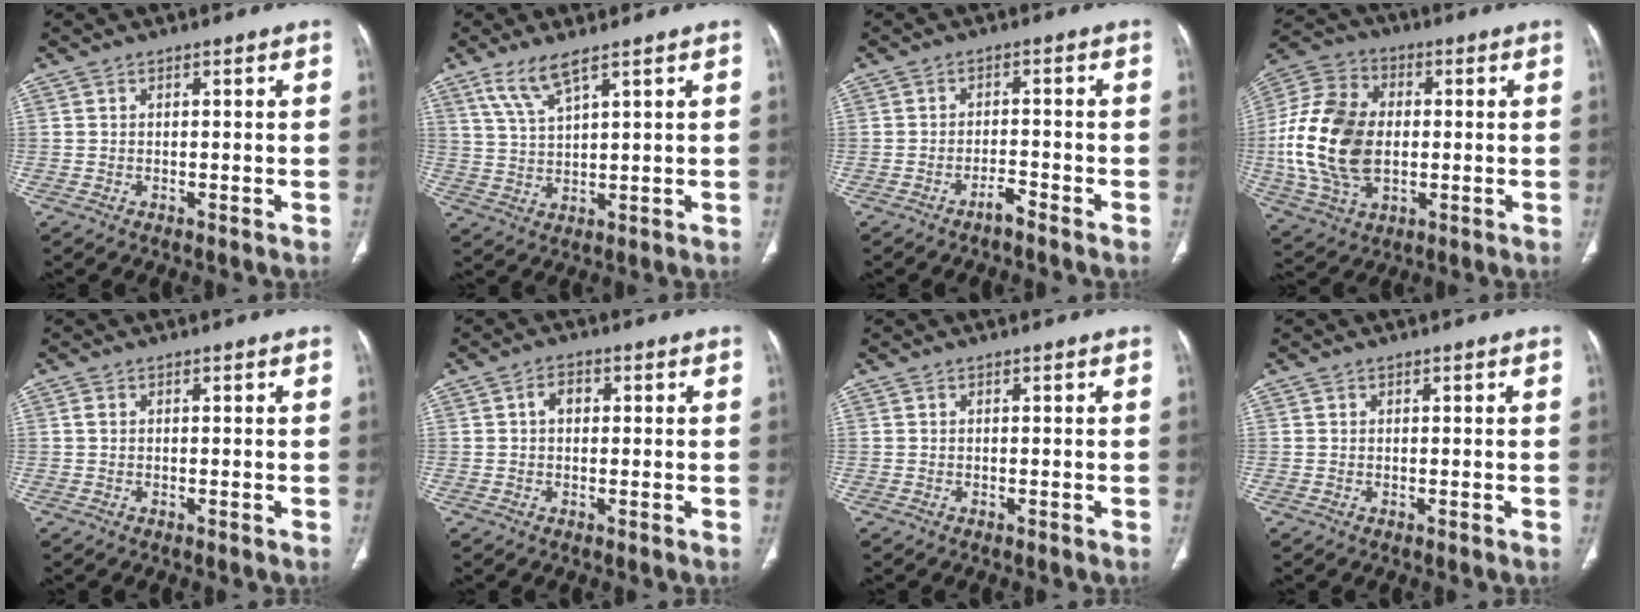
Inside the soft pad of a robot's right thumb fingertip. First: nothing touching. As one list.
[{"total": 6.4, "force": [4.3, 1.4, 4.6], "torque": [-0.100, -0.016, 0.095]}, {"total": 2.2, "force": [-1.9, 0.2, 1.1], "torque": [-0.024, 0.012, -0.033]}, {"total": 19.0, "force": [-0.7, 12.8, 14.1], "torque": [-0.282, 0.010, -0.007]}, {"total": 0.6, "force": [0.0, 0.3, 0.6], "torque": [-0.015, -0.001, 0.000]}, {"total": 2.6, "force": [0.4, 1.8, 1.8], "torque": [-0.026, 0.010, 0.003]}, {"total": 0.0}, {"total": 0.0}]